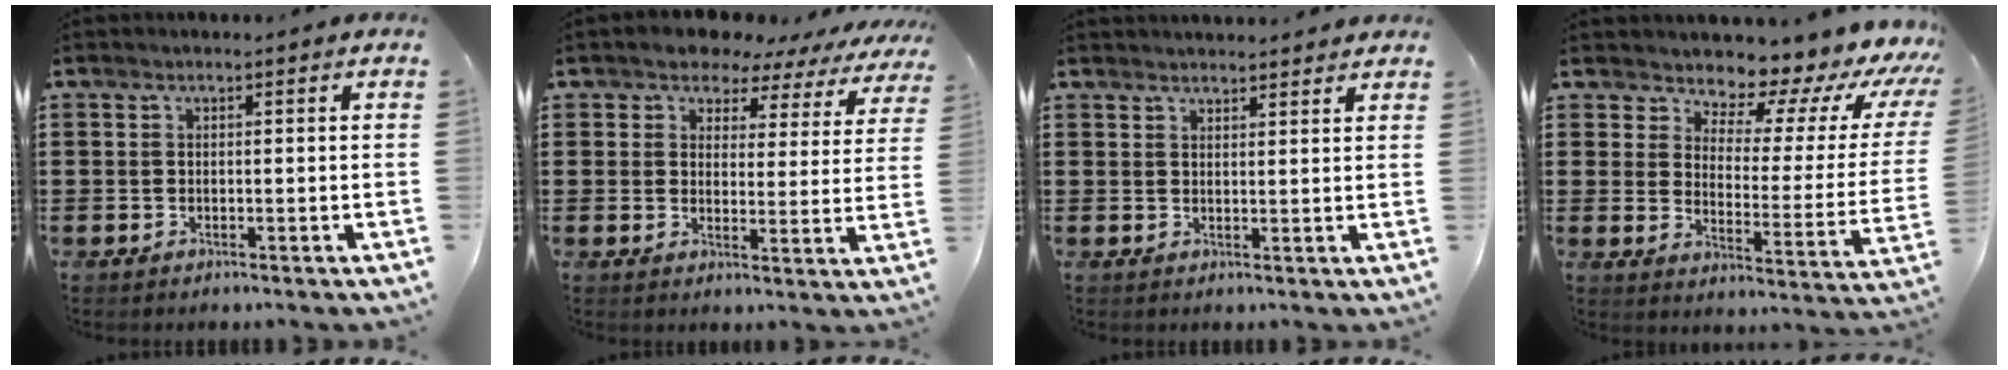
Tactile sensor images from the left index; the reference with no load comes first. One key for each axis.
{"total": 4.5, "fx": 4.1, "fy": 1.8, "fz": 0.7, "tx": -0.034, "ty": -0.024, "tz": 0.067}
{"total": 2.0, "fx": 2.0, "fy": -0.1, "fz": 0.0, "tx": -0.005, "ty": -0.005, "tz": 0.039}
{"total": 6.6, "fx": 6.1, "fy": 2.0, "fz": 1.7, "tx": -0.036, "ty": -0.063, "tz": 0.098}